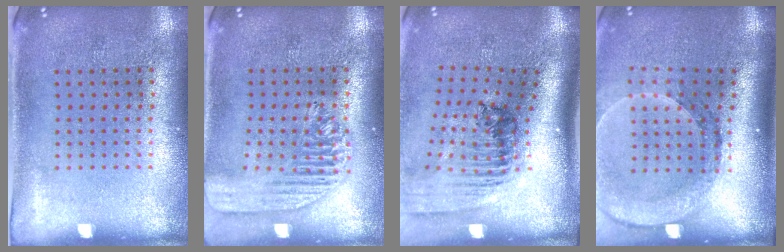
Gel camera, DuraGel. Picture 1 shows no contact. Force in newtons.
{"total": 1.6, "press": 1.4, "slide": 0.6}
{"total": 2.4, "press": 1.6, "slide": 1.8}
{"total": 2.8, "press": 2.1, "slide": 1.9}